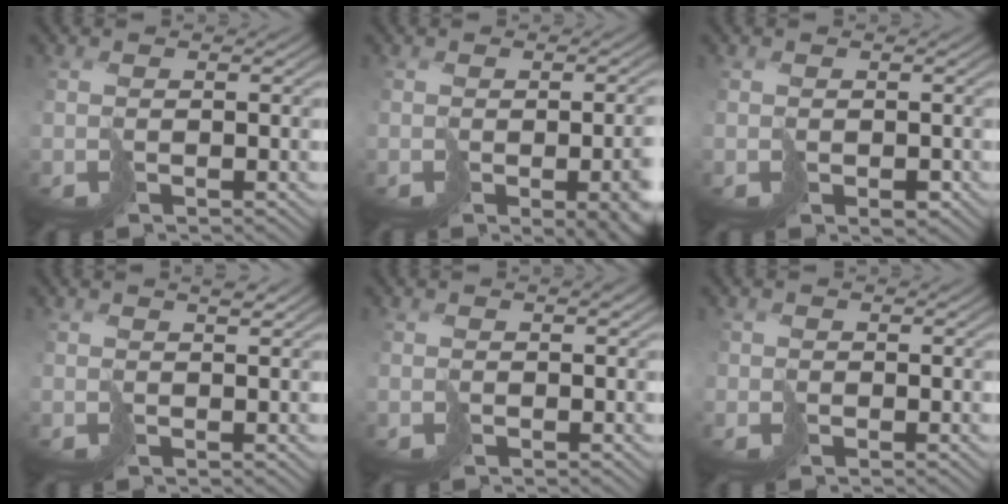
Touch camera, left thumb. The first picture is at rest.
{"total": 9.7, "force": [-3.5, 4.0, 8.1], "torque": [-0.088, -0.032, -0.019]}
{"total": 1.5, "force": [-0.7, 1.1, 0.7], "torque": [-0.008, -0.006, -0.006]}
{"total": 1.3, "force": [0.8, 0.1, 1.0], "torque": [-0.015, 0.005, 0.014]}
{"total": 1.0, "force": [0.2, 0.3, 0.9], "torque": [-0.014, 0.001, 0.005]}
{"total": 1.3, "force": [-0.6, 1.1, -0.2], "torque": [0.007, -0.006, -0.015]}